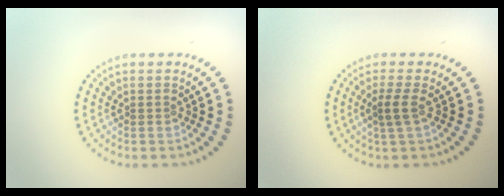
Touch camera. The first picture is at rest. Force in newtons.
{"total": 1.5, "press": 1.3, "slide": 0.9}